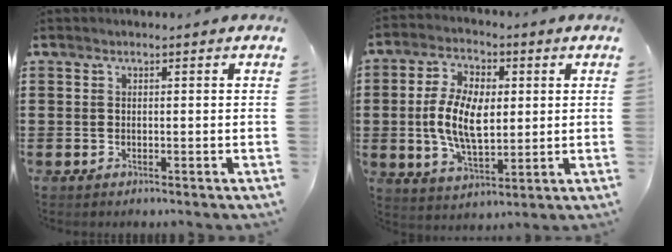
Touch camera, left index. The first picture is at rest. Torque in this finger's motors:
{"motor_torque": [0.72, -0.62, 0.37, 0.08]}